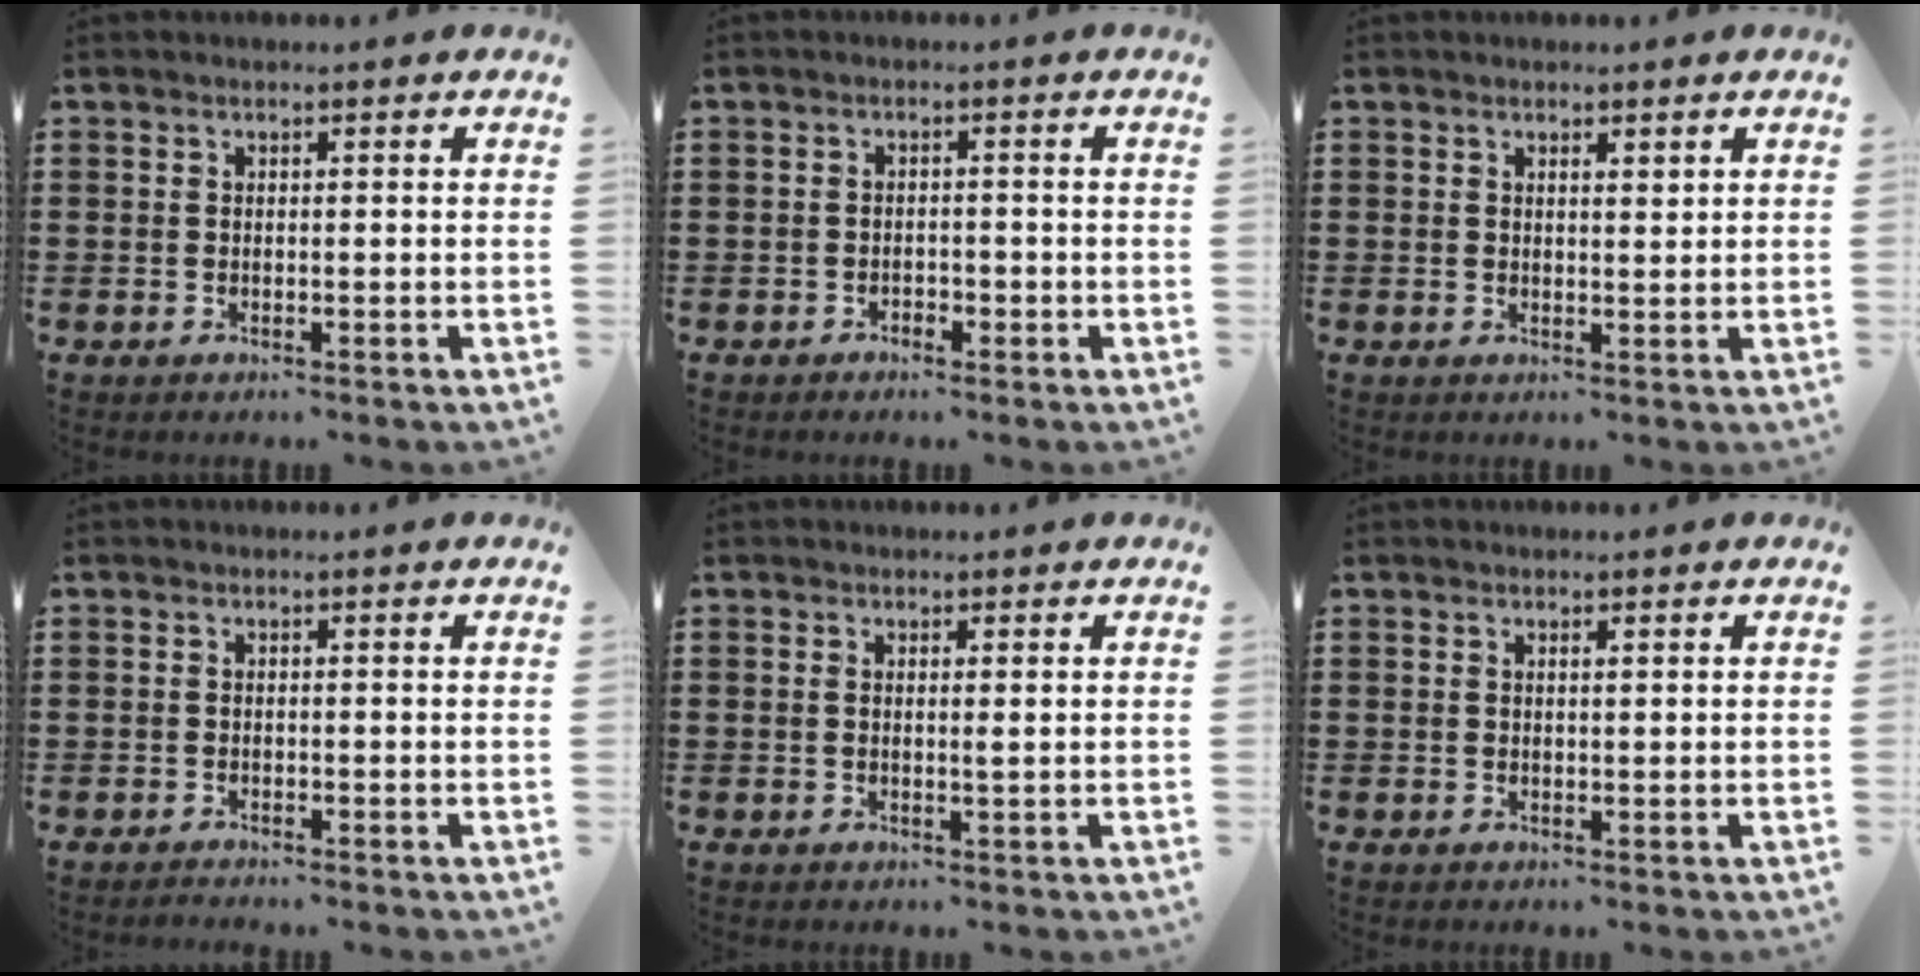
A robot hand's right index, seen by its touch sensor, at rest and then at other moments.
{"total": 1.2, "force": [-1.0, 0.4, 0.3], "torque": [-0.011, -0.001, -0.022]}
{"total": 1.0, "force": [0.7, 0.3, 0.7], "torque": [-0.015, 0.001, 0.012]}
{"total": 0.7, "force": [-0.7, 0.0, 0.1], "torque": [-0.003, -0.002, -0.013]}
{"total": 1.1, "force": [0.1, -0.2, 1.1], "torque": [-0.020, -0.005, 0.001]}
{"total": 0.7, "force": [0.2, 0.2, 0.6], "torque": [-0.013, 0.000, 0.005]}